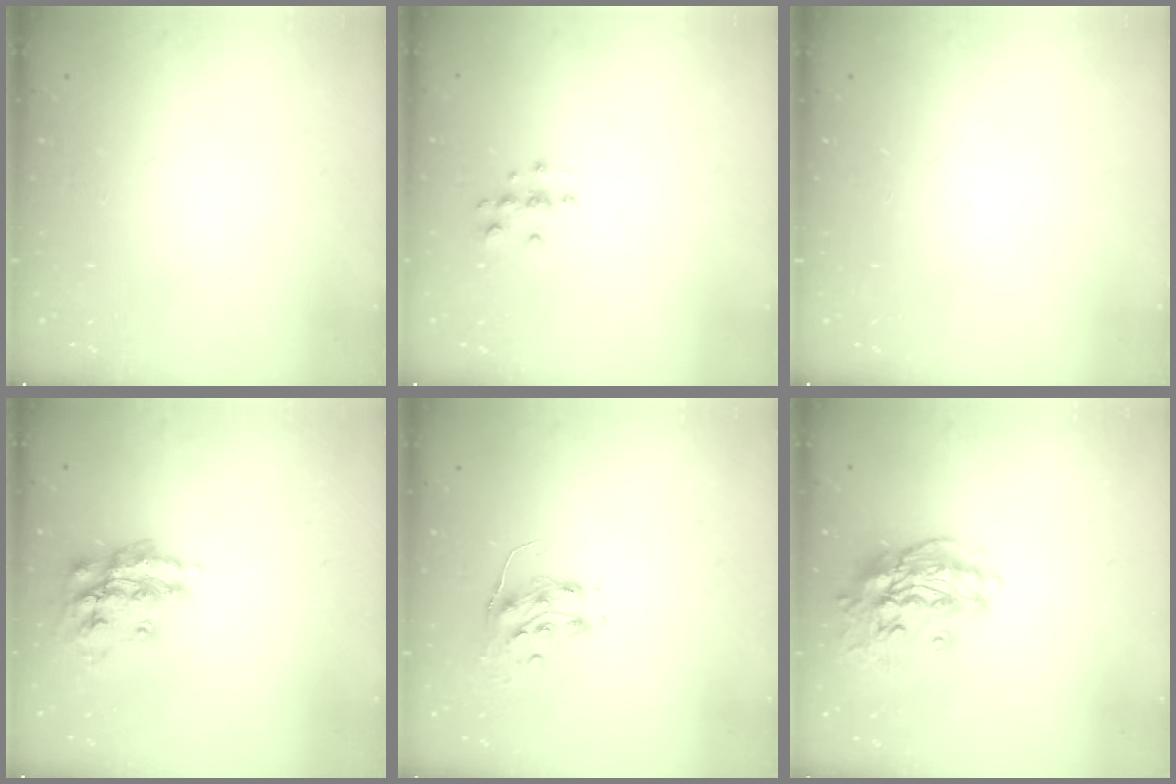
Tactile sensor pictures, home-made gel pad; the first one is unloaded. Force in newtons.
{"total": 4.0, "press": 4.0, "slide": 0.5}
{"total": 0.0}
{"total": 15.1, "press": 15.0, "slide": 1.0}
{"total": 8.9, "press": 8.9, "slide": 0.3}
{"total": 15.4, "press": 15.2, "slide": 2.6}